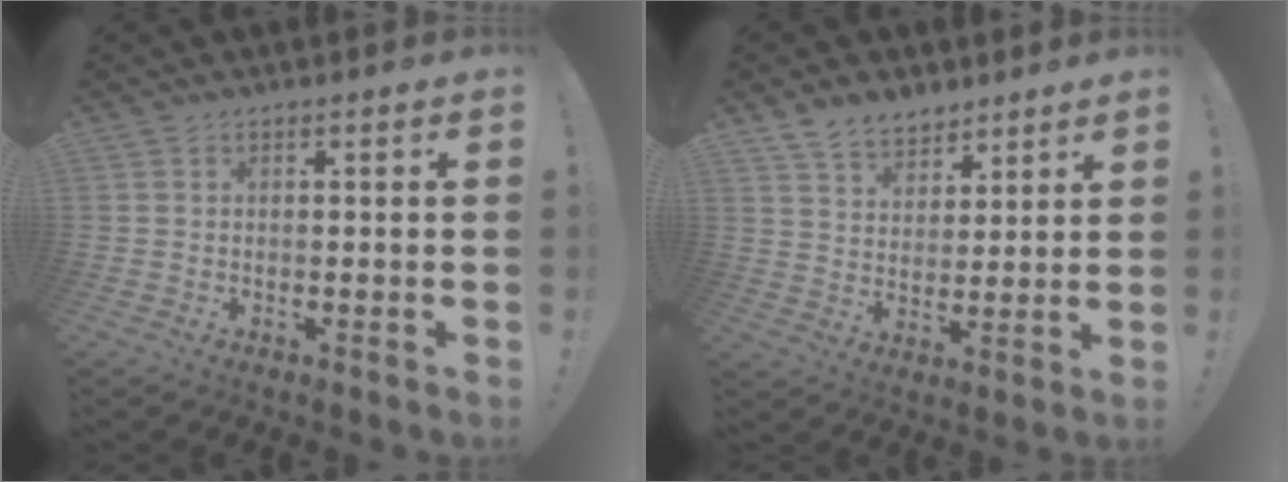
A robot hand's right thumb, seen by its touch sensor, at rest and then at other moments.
{"total": 8.8, "force": [7.0, 5.0, 2.1], "torque": [-0.048, -0.045, 0.139]}